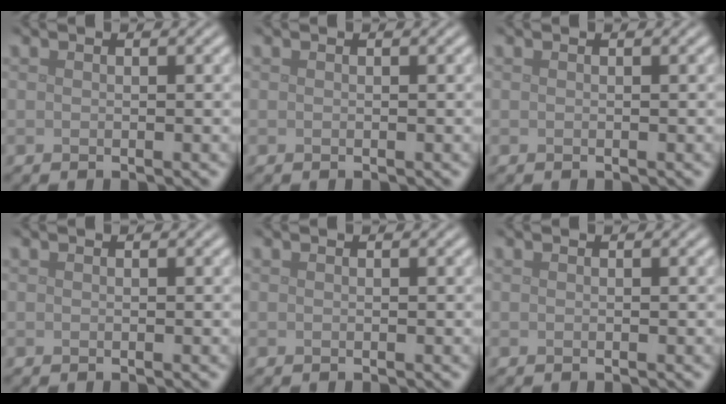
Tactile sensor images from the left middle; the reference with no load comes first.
{"total": 0.0}
{"total": 0.0}
{"total": 0.0}
{"total": 0.0}
{"total": 0.0}